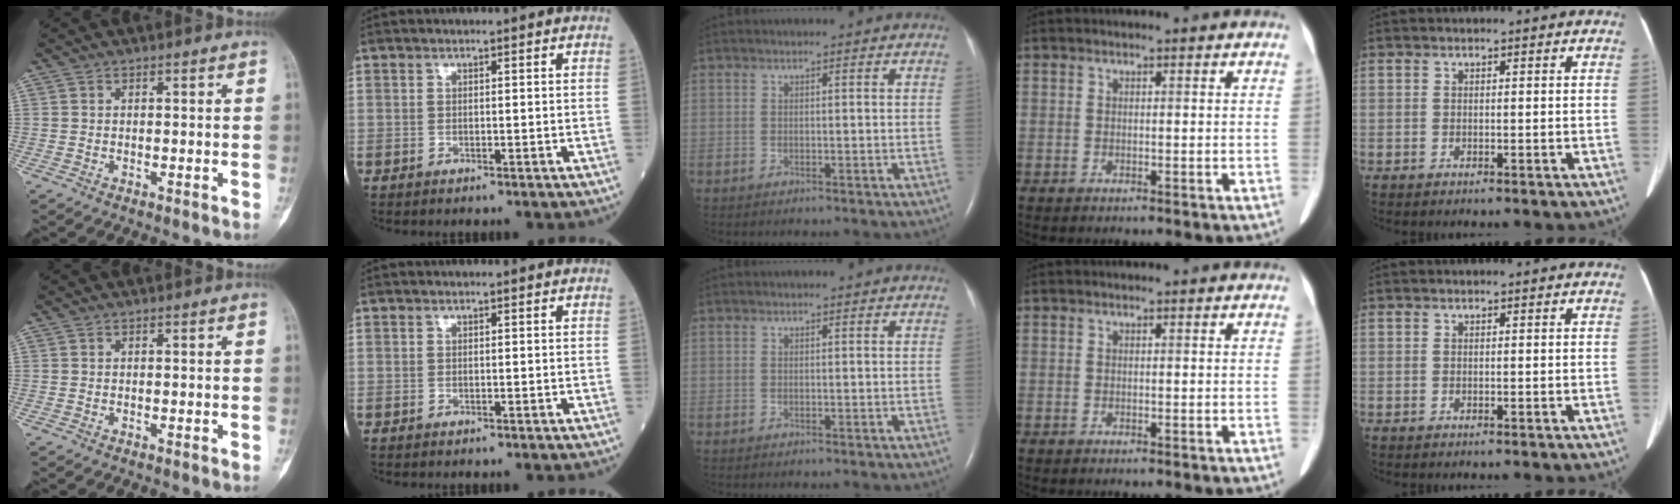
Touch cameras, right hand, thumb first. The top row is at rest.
{}